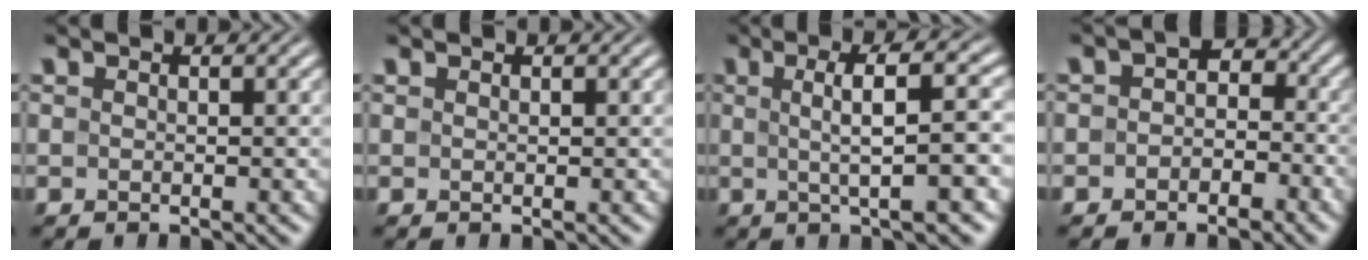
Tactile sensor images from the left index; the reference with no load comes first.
{"total": 0.0}
{"total": 7.0, "force": [0.6, 1.7, 6.7], "torque": [-0.086, 0.019, 0.004]}
{"total": 3.3, "force": [-0.9, 2.5, 1.9], "torque": [-0.007, 0.008, -0.026]}